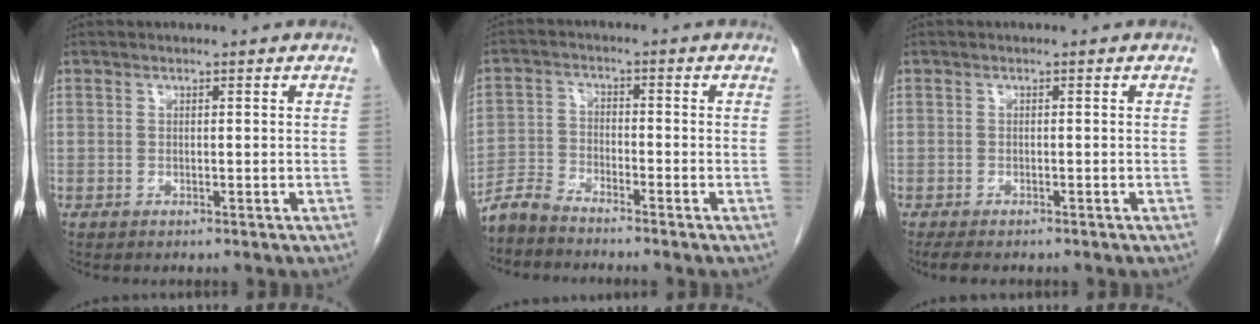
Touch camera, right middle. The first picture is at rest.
{"total": 4.1, "force": [-4.0, 0.4, 0.6], "torque": [-0.014, -0.014, -0.083]}
{"total": 3.8, "force": [-3.1, 1.2, 2.0], "torque": [-0.028, -0.010, -0.041]}